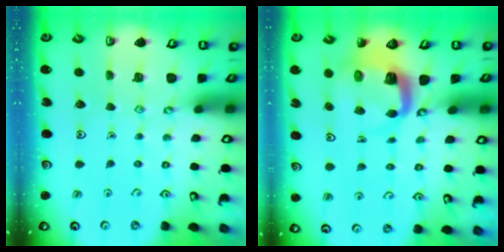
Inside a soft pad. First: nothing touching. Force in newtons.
{"total": 5.7, "press": 5.6, "slide": 0.8}